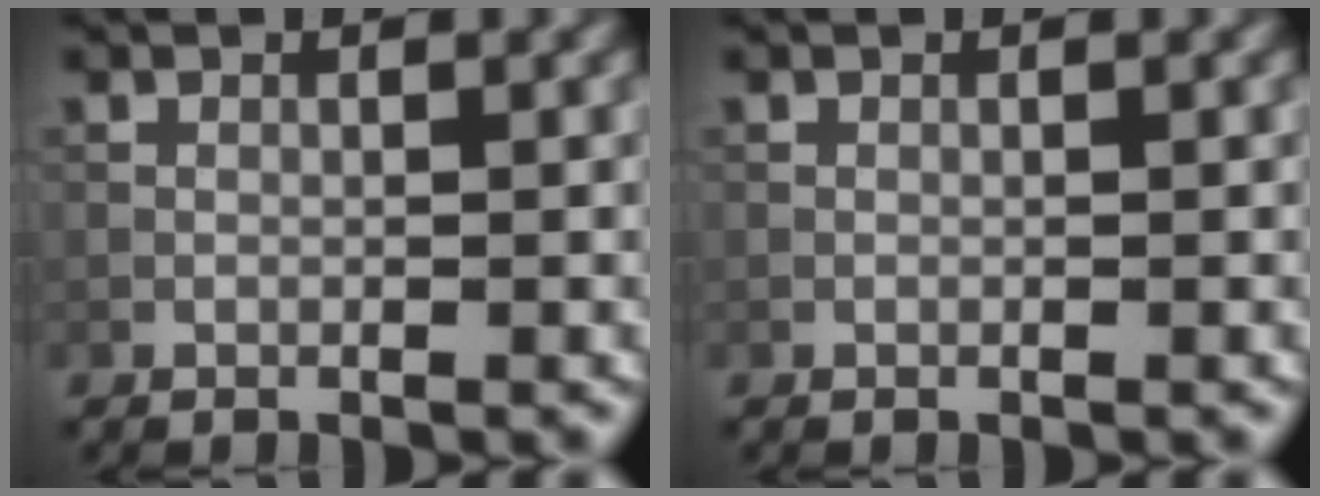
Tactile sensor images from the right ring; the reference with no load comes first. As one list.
[{"total": 0.0}]